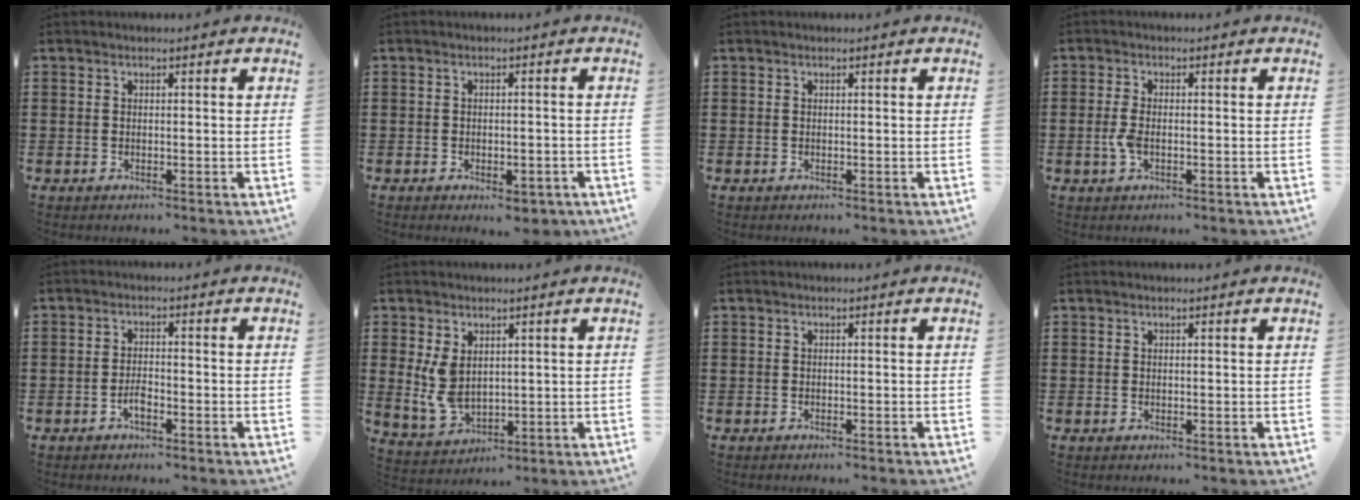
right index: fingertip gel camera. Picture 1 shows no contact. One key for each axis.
{"total": 2.3, "fx": -1.8, "fy": 0.6, "fz": 1.2, "tx": -0.022, "ty": 0.000, "tz": -0.035}
{"total": 0.0}
{"total": 2.9, "fx": -0.7, "fy": 1.2, "fz": 2.5, "tx": -0.070, "ty": -0.007, "tz": -0.019}
{"total": 2.3, "fx": -1.4, "fy": 0.9, "fz": 1.6, "tx": -0.032, "ty": 0.004, "tz": -0.028}
{"total": 5.6, "fx": 1.6, "fy": 3.8, "fz": 3.8, "tx": -0.101, "ty": -0.002, "tz": 0.028}
{"total": 0.6, "fx": -0.6, "fy": -0.2, "fz": 0.1, "tx": -0.004, "ty": -0.003, "tz": -0.012}
{"total": 0.0}